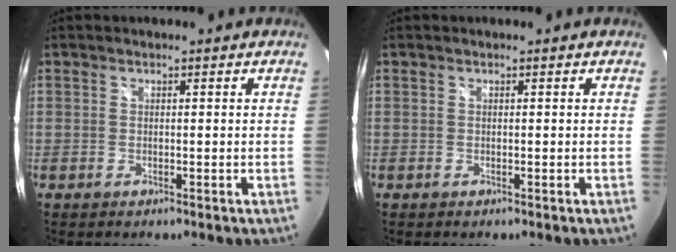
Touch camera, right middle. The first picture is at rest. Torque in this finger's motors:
{"motor_torque": [0.00, -0.02, -0.01, 0.00]}